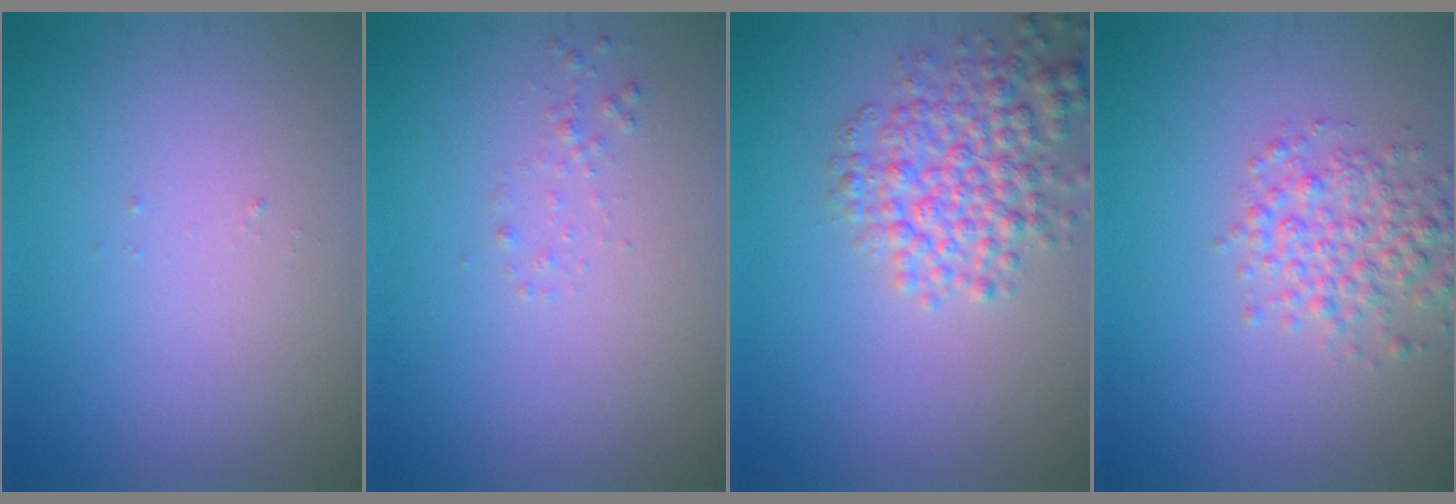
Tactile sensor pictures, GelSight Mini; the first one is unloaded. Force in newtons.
{"total": 0.7, "press": 0.7, "slide": 0.0}
{"total": 5.0, "press": 5.0, "slide": 0.2}
{"total": 3.5, "press": 3.5, "slide": 0.1}